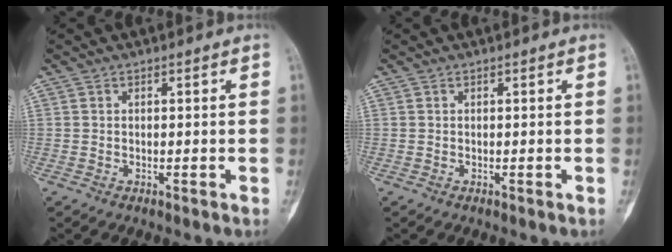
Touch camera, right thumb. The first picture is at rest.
{"total": 0.0}